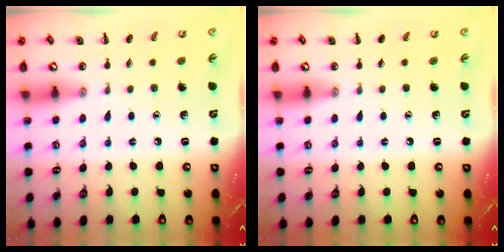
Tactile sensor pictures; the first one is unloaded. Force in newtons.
{"total": 0.0}